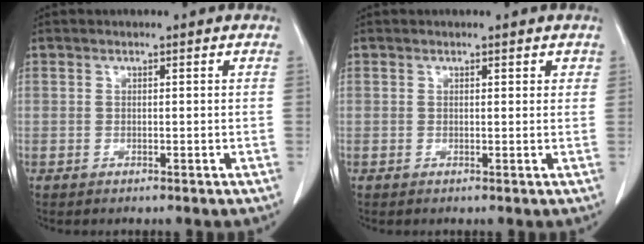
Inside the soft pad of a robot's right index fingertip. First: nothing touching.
{"total": 0.9, "force": [0.6, 0.5, 0.5], "torque": [-0.002, -0.002, 0.004]}